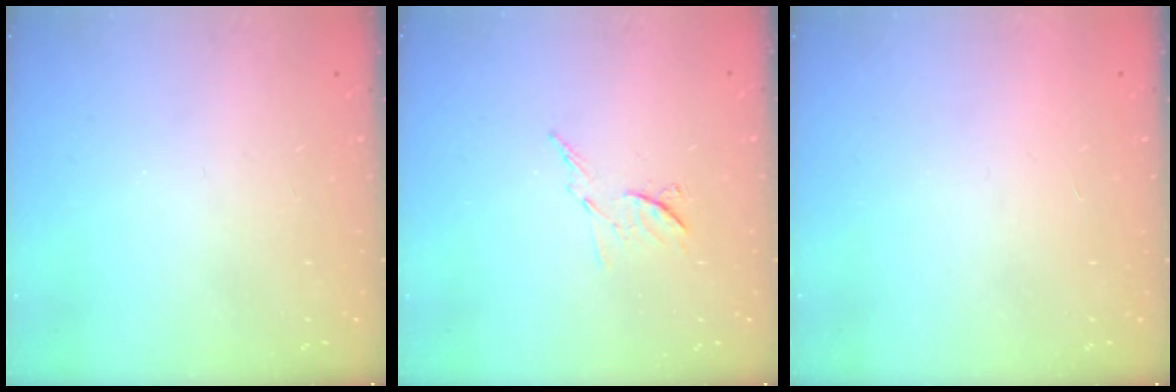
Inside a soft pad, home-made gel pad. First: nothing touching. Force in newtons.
{"total": 6.8, "press": 6.8, "slide": 0.5}
{"total": 1.5, "press": 1.5, "slide": 0.1}